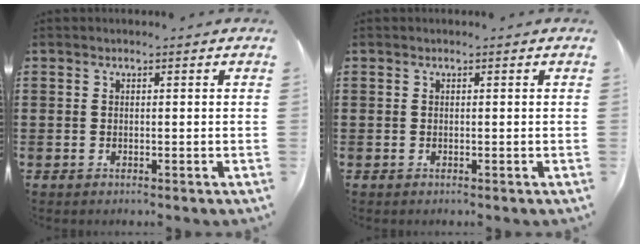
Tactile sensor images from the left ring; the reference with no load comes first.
{"total": 0.0}